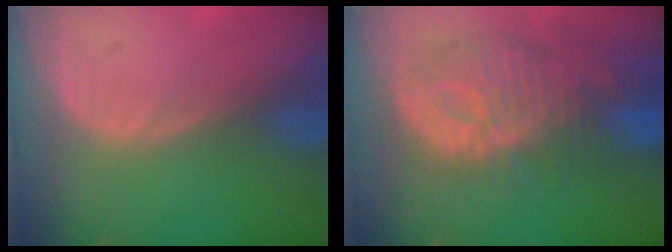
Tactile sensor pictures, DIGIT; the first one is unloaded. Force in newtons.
{"total": 12.5, "press": 11.1, "slide": 5.6}